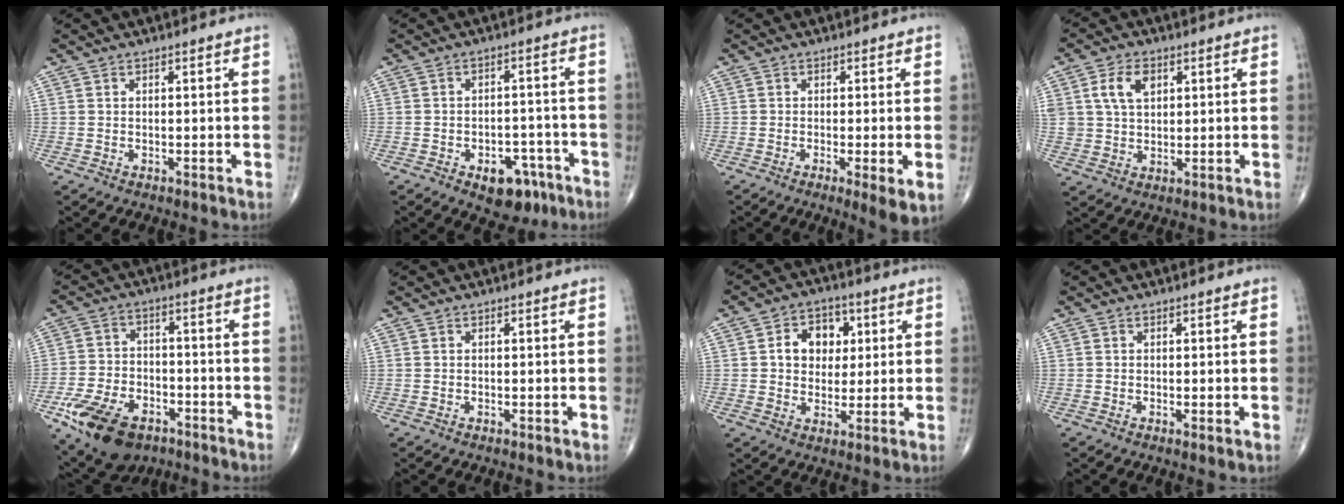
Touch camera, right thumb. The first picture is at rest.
{"total": 8.7, "force": [-4.8, 5.3, 5.0], "torque": [-0.040, 0.036, -0.058]}
{"total": 4.7, "force": [-1.2, 0.8, 4.4], "torque": [-0.077, -0.017, -0.023]}
{"total": 7.1, "force": [2.6, 4.7, 4.6], "torque": [-0.078, -0.005, 0.050]}
{"total": 15.2, "force": [-8.1, 9.1, 9.0], "torque": [-0.159, 0.029, -0.138]}
{"total": 0.0}
{"total": 8.7, "force": [1.9, 6.8, 5.0], "torque": [-0.032, 0.002, 0.027]}
{"total": 0.6, "force": [0.0, 0.1, 0.6], "torque": [-0.013, -0.004, -0.003]}